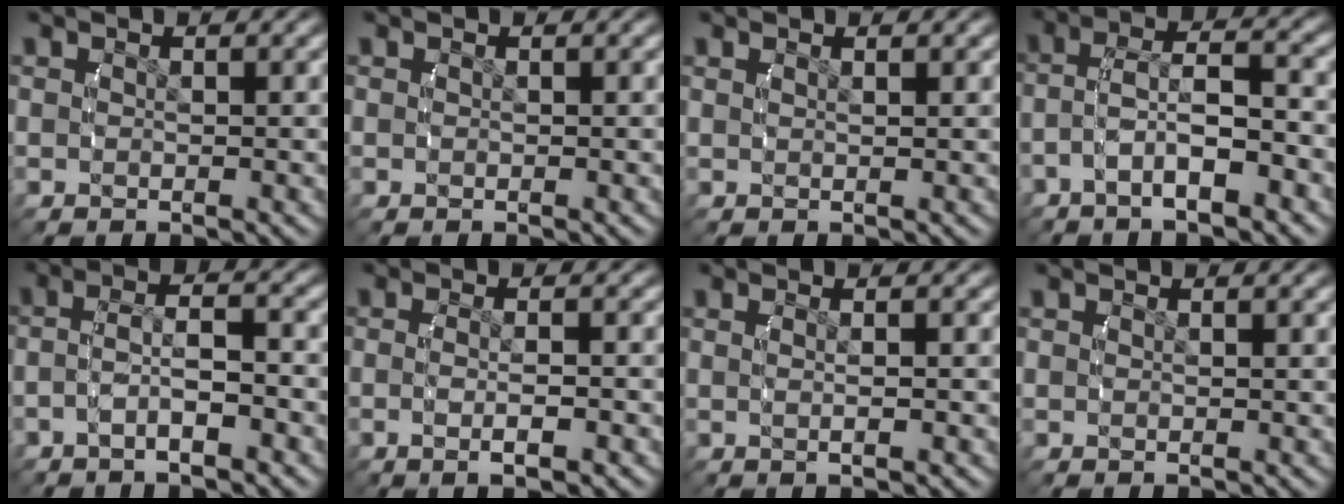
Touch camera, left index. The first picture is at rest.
{"total": 0.0}
{"total": 1.1, "force": [0.5, -1.0, 0.2], "torque": [-0.004, -0.002, 0.014]}
{"total": 3.6, "force": [-1.3, 1.3, 3.1], "torque": [-0.066, 0.001, -0.020]}
{"total": 3.3, "force": [-1.8, 0.7, 2.7], "torque": [-0.053, 0.004, -0.030]}
{"total": 2.6, "force": [-1.2, -0.1, 2.3], "torque": [-0.044, 0.002, -0.016]}
{"total": 1.5, "force": [-0.1, -0.8, 1.3], "torque": [-0.021, 0.002, 0.002]}
{"total": 0.0}